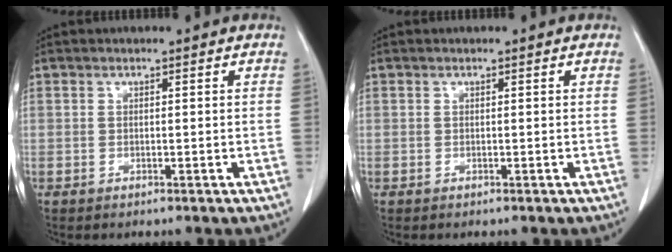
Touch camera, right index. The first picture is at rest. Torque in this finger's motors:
{"motor_torque": [0.11, 0.12, 0.02, 0.00]}